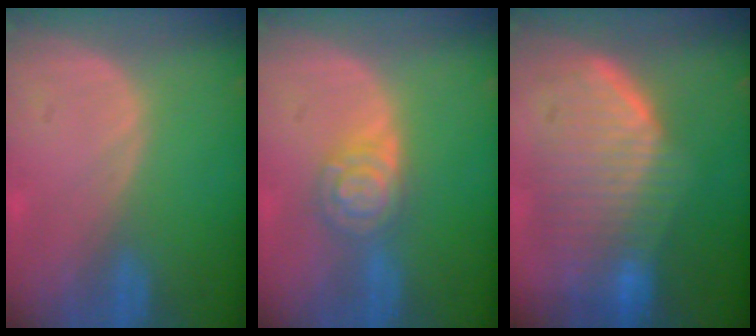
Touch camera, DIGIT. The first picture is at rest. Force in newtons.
{"total": 5.5, "press": 5.5, "slide": 0.2}
{"total": 10.0, "press": 9.0, "slide": 4.4}